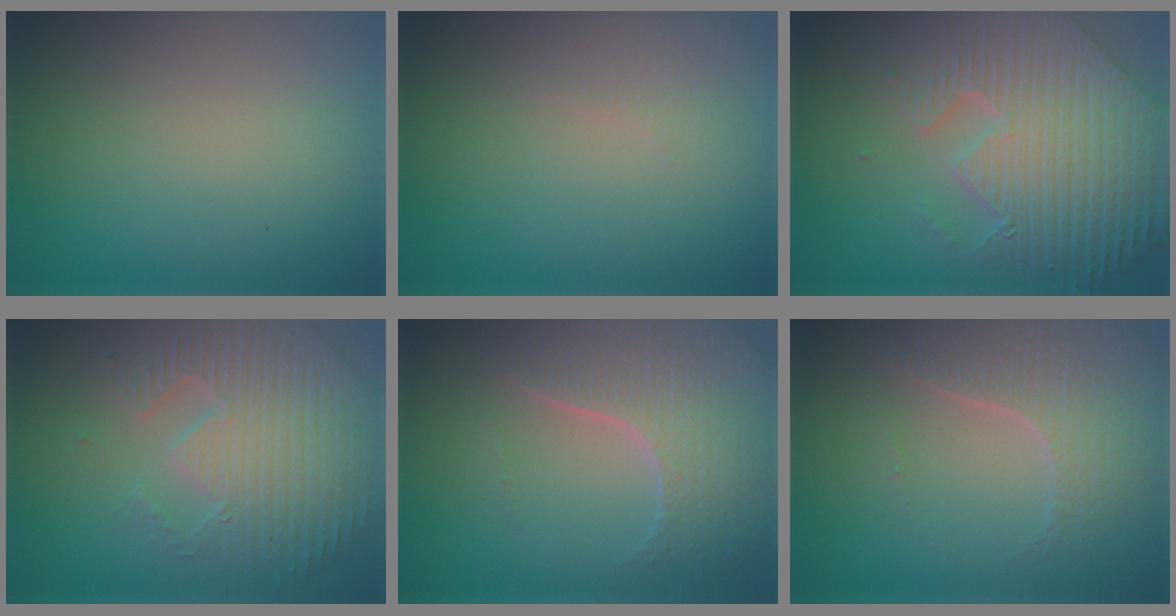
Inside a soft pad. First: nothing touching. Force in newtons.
{"total": 1.4, "press": 1.3, "slide": 0.4}
{"total": 9.2, "press": 6.5, "slide": 6.5}
{"total": 4.8, "press": 4.4, "slide": 1.9}
{"total": 5.0, "press": 4.4, "slide": 2.3}
{"total": 3.3, "press": 3.3, "slide": 0.6}